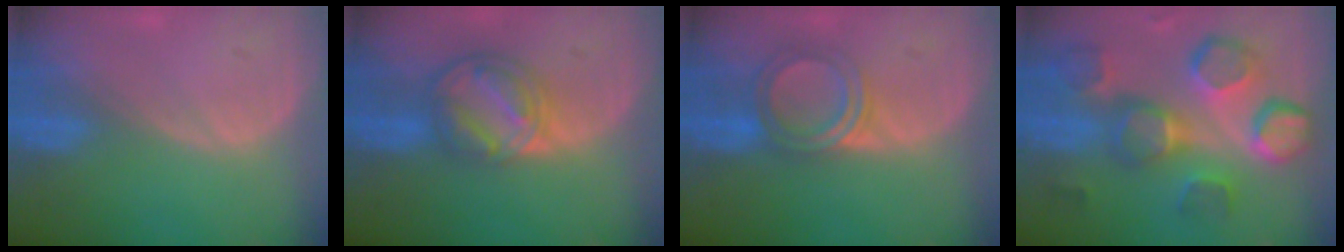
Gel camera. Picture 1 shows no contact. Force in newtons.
{"total": 8.2, "press": 6.9, "slide": 4.4}
{"total": 5.1, "press": 5.1, "slide": 0.3}
{"total": 11.4, "press": 10.8, "slide": 3.6}